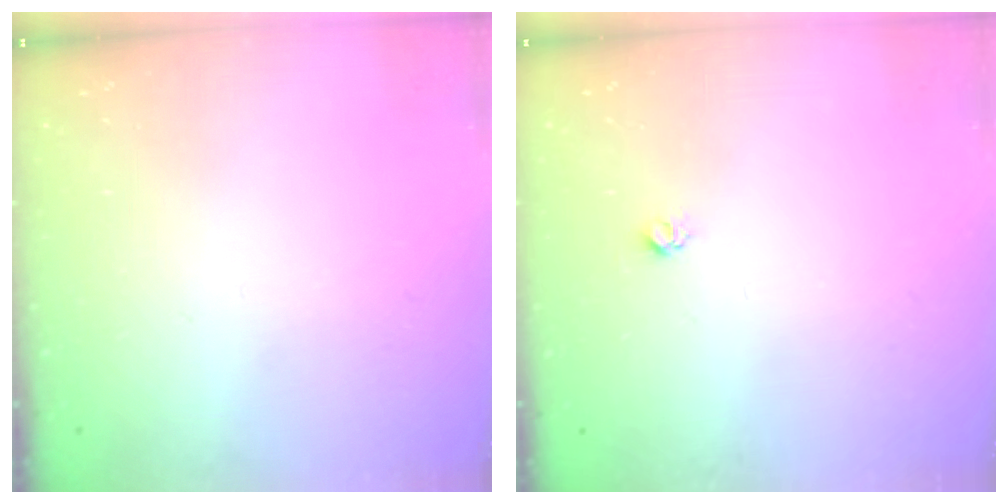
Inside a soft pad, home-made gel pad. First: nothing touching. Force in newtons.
{"total": 3.0, "press": 2.9, "slide": 0.4}